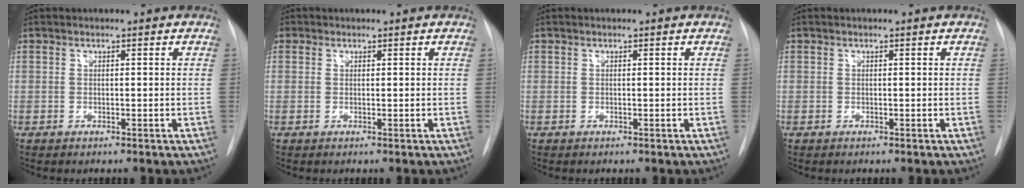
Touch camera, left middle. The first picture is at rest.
{"total": 0.6, "force": [0.3, 0.5, 0.1], "torque": [0.002, 0.002, 0.001]}
{"total": 0.0}
{"total": 0.0}